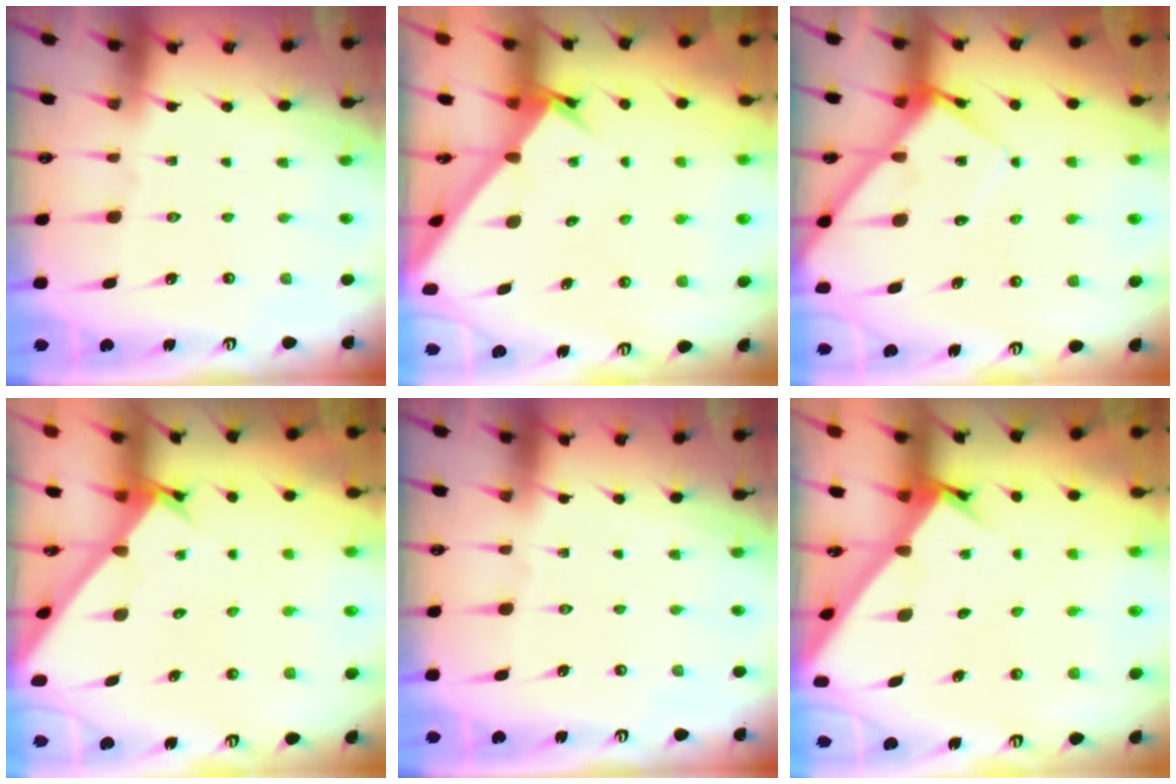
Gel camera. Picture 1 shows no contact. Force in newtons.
{"total": 3.4, "press": 3.4, "slide": 0.3}
{"total": 9.1, "press": 9.1, "slide": 0.7}
{"total": 2.8, "press": 2.8, "slide": 0.3}
{"total": 0.0}
{"total": 2.5, "press": 2.5, "slide": 0.3}